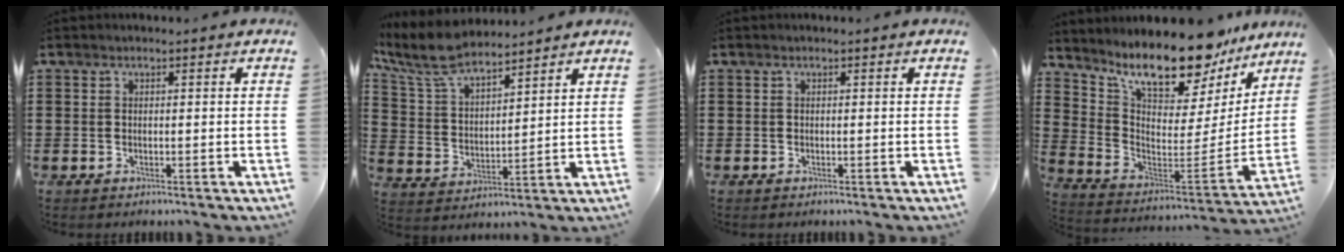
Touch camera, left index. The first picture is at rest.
{"total": 8.5, "force": [7.3, 2.2, 3.7], "torque": [-0.103, -0.025, 0.132]}
{"total": 0.0}
{"total": 12.2, "force": [10.4, 3.1, 5.7], "torque": [-0.124, -0.081, 0.178]}